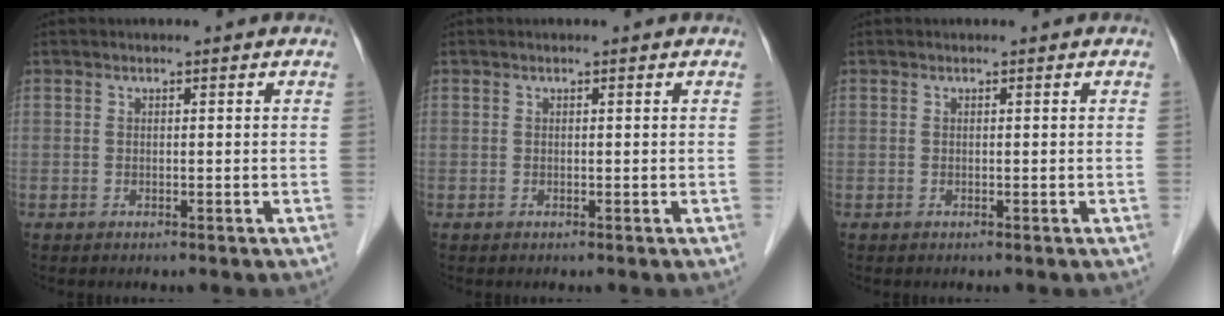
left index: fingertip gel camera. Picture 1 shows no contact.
{"total": 0.0}
{"total": 0.0}